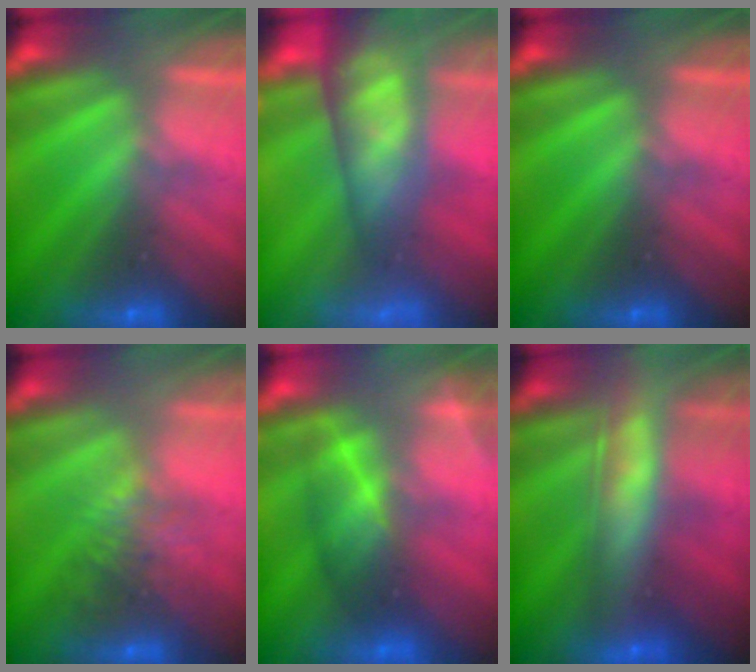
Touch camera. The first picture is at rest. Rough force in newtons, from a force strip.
{"total": 10.9}
{"total": 0.0}
{"total": 4.1}
{"total": 3.7}
{"total": 8.4}